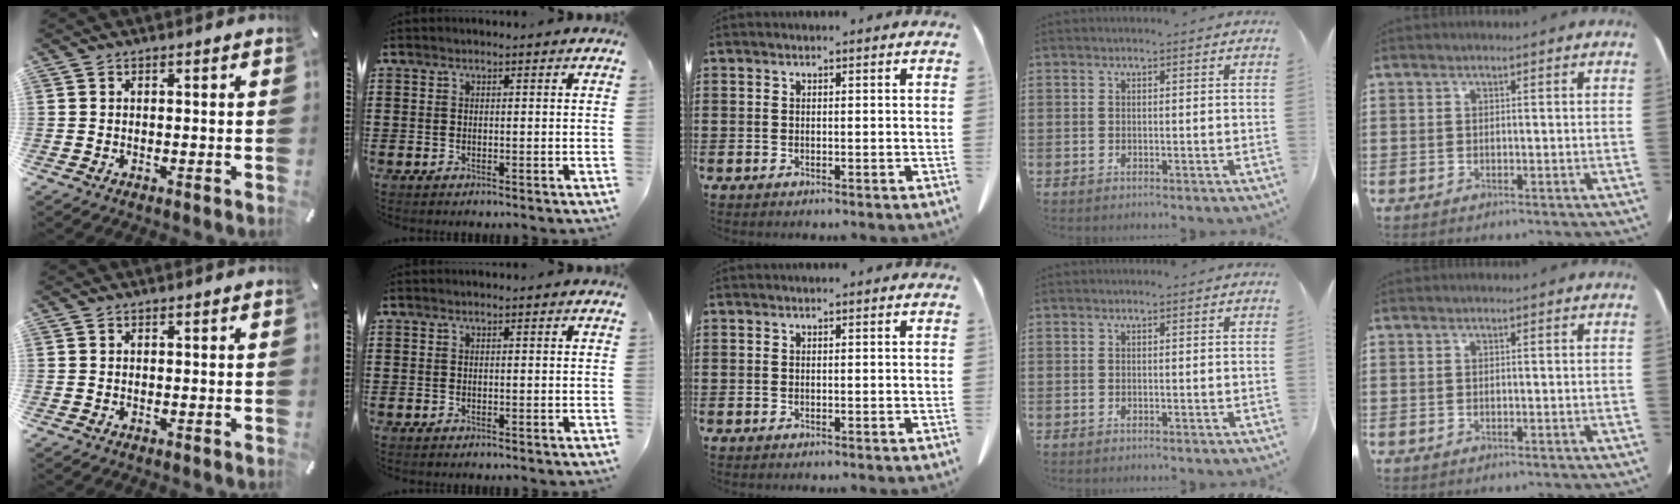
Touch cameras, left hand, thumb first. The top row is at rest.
{}